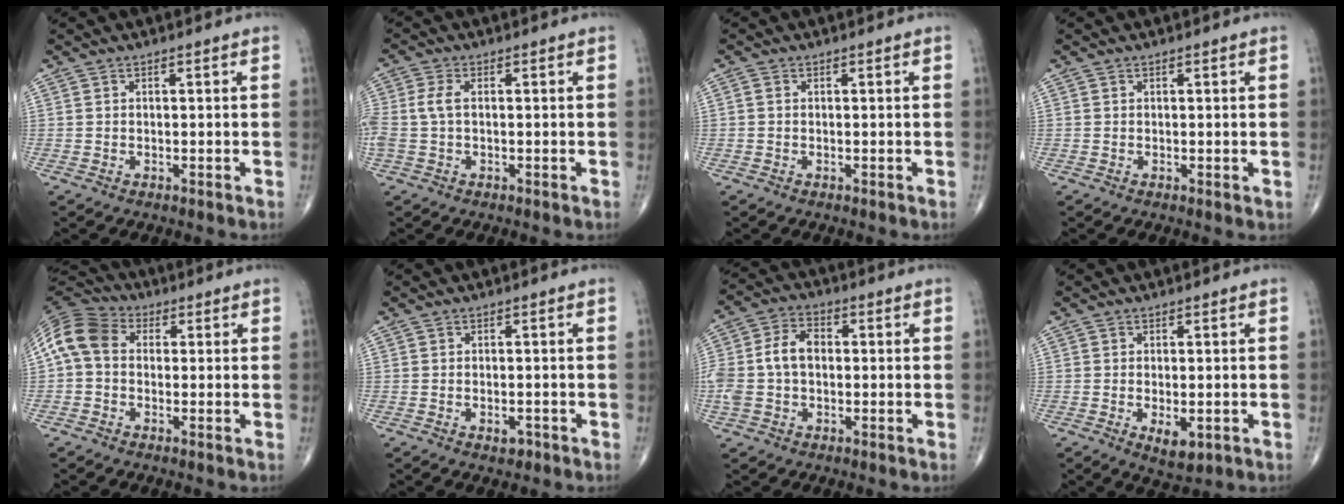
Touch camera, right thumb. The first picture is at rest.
{"total": 4.3, "force": [0.0, 2.3, 3.7], "torque": [-0.112, 0.010, -0.001]}
{"total": 0.6, "force": [0.0, 0.5, 0.4], "torque": [-0.007, 0.000, -0.004]}
{"total": 0.5, "force": [0.1, 0.3, 0.4], "torque": [-0.008, -0.003, 0.001]}
{"total": 9.6, "force": [0.8, 7.2, 6.2], "torque": [-0.117, 0.028, -0.001]}
{"total": 1.9, "force": [-1.0, 1.1, 1.3], "torque": [-0.017, 0.004, -0.012]}
{"total": 9.8, "force": [-0.2, 6.7, 7.1], "torque": [-0.149, 0.031, -0.007]}
{"total": 4.5, "force": [-1.3, 2.2, 3.8], "torque": [-0.057, -0.011, -0.014]}